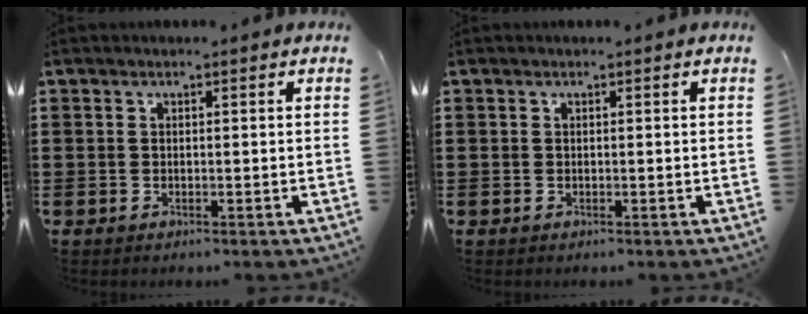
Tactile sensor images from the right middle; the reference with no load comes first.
{"total": 0.0}